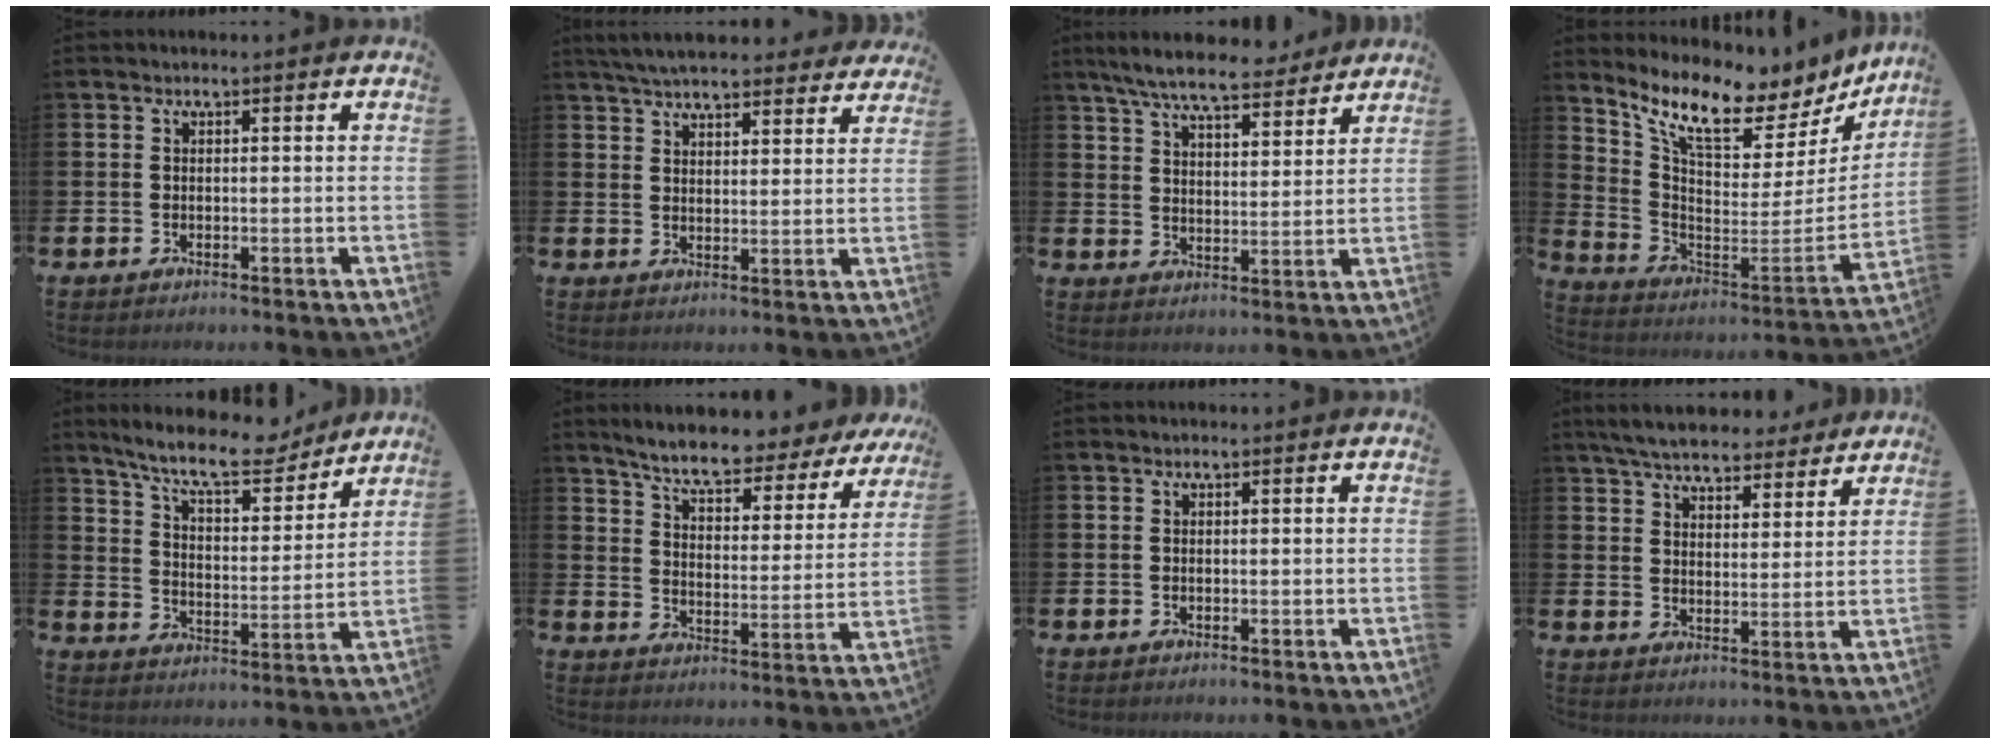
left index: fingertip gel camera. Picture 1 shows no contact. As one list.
[{"total": 5.9, "force": [5.6, 1.2, 1.3], "torque": [-0.039, -0.025, 0.102]}, {"total": 8.1, "force": [7.4, 1.5, 3.0], "torque": [-0.078, -0.034, 0.131]}, {"total": 9.9, "force": [8.4, 3.0, 4.2], "torque": [-0.105, -0.079, 0.140]}, {"total": 10.6, "force": [9.5, 2.3, 4.1], "torque": [-0.101, -0.053, 0.165]}, {"total": 7.4, "force": [6.8, 1.0, 2.8], "torque": [-0.079, -0.050, 0.112]}, {"total": 0.0}, {"total": 6.6, "force": [6.3, 1.4, 1.5], "torque": [-0.048, -0.031, 0.113]}]